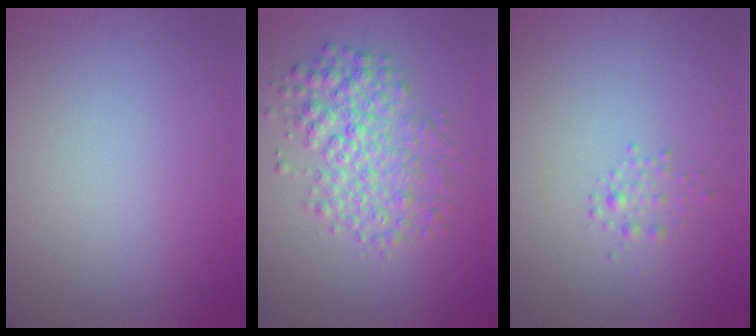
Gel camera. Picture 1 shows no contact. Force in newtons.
{"total": 4.8, "press": 4.8, "slide": 0.0}
{"total": 1.0, "press": 1.0, "slide": 0.0}